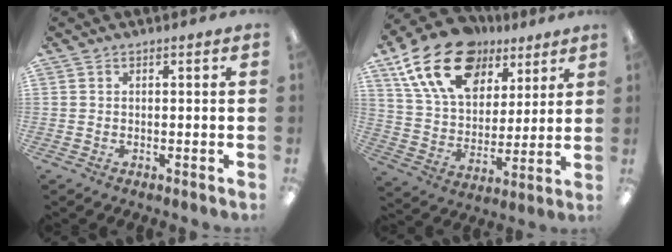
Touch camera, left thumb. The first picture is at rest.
{"total": 21.1, "force": [12.2, 13.0, 11.3], "torque": [-0.206, -0.044, 0.225]}